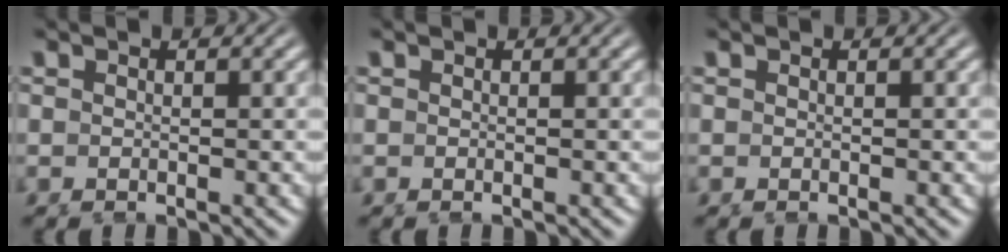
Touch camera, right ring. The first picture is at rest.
{"total": 0.0}
{"total": 0.0}